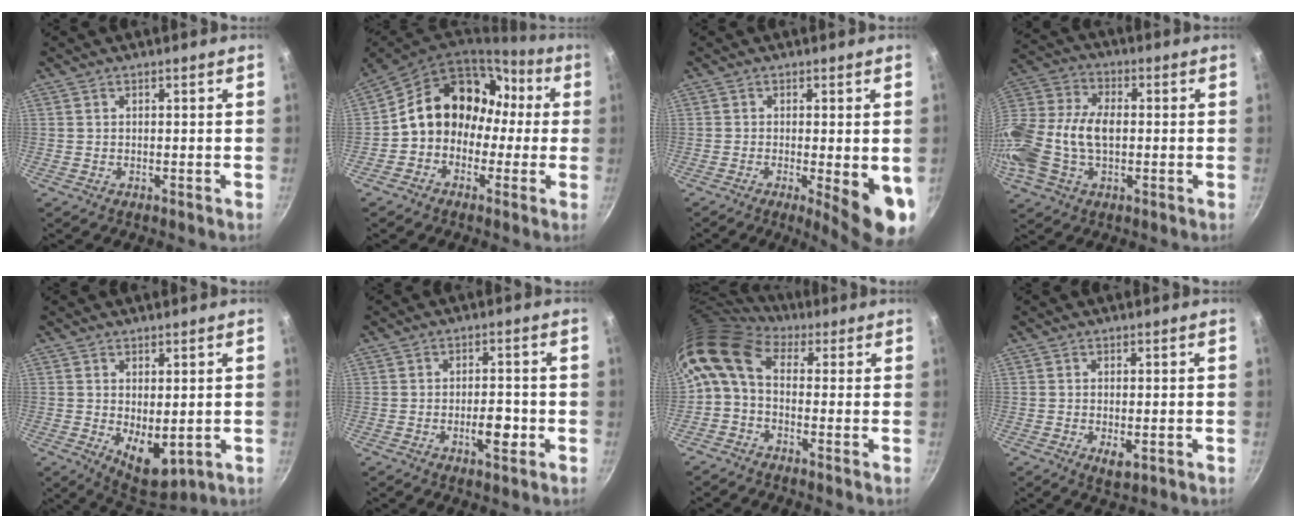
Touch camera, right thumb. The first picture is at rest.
{"total": 15.6, "force": [0.2, 12.6, 9.1], "torque": [-0.103, 0.063, -0.006]}
{"total": 10.6, "force": [-2.5, 2.6, 10.0], "torque": [-0.119, -0.009, -0.026]}
{"total": 19.0, "force": [-1.5, 12.3, 14.4], "torque": [-0.311, 0.030, -0.037]}
{"total": 7.9, "force": [-0.1, 4.2, 6.7], "torque": [-0.081, -0.020, 0.015]}
{"total": 5.0, "force": [-1.5, 2.2, 4.2], "torque": [-0.053, 0.009, -0.024]}
{"total": 8.5, "force": [1.0, 5.7, 6.3], "torque": [-0.122, 0.027, -0.003]}
{"total": 2.9, "force": [-0.7, 1.3, 2.5], "torque": [-0.042, -0.010, -0.008]}